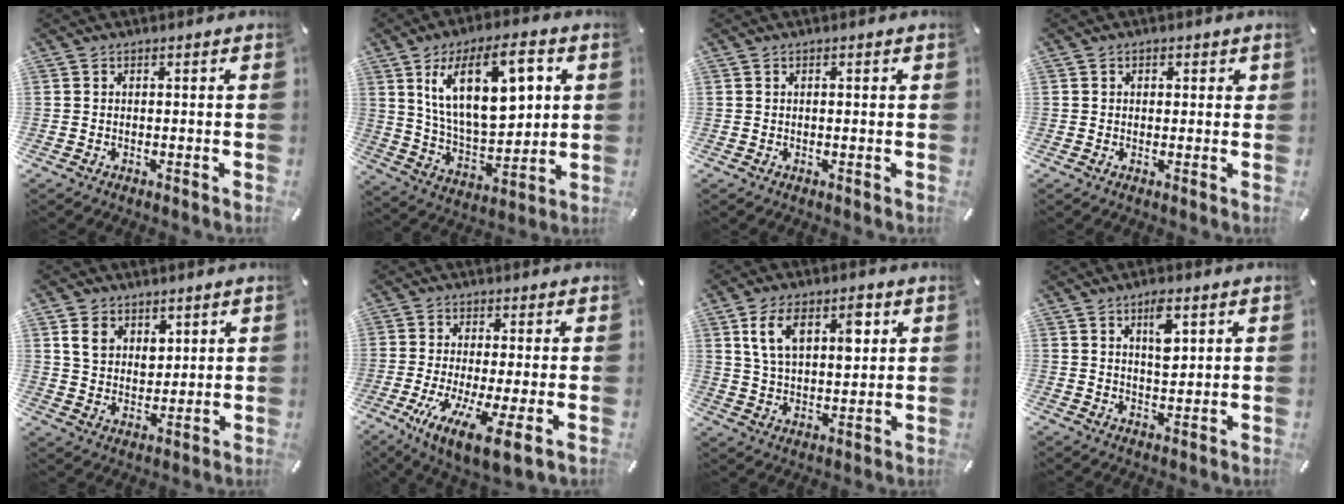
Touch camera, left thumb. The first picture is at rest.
{"total": 21.0, "force": [8.5, 10.6, 16.0], "torque": [-0.282, -0.019, 0.135]}
{"total": 0.8, "force": [0.2, 0.2, 0.7], "torque": [-0.013, 0.002, 0.003]}
{"total": 1.5, "force": [0.4, 1.2, 0.8], "torque": [-0.001, 0.000, 0.002]}
{"total": 7.7, "force": [3.9, 5.9, 3.0], "torque": [-0.050, -0.009, 0.069]}
{"total": 11.0, "force": [-3.4, 1.8, 10.3], "torque": [-0.207, -0.017, -0.052]}
{"total": 11.4, "force": [4.9, 6.4, 8.0], "torque": [-0.132, 0.001, 0.085]}
{"total": 6.6, "force": [2.8, 2.7, 5.2], "torque": [-0.079, -0.006, 0.041]}